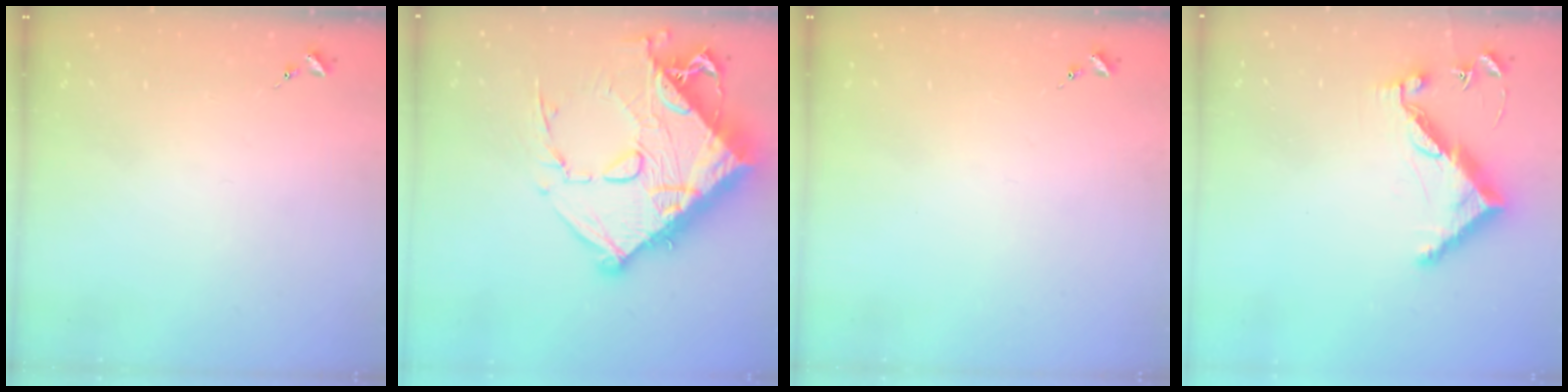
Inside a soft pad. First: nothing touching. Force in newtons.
{"total": 25.7, "press": 25.6, "slide": 2.6}
{"total": 0.0}
{"total": 10.2, "press": 10.2, "slide": 0.4}